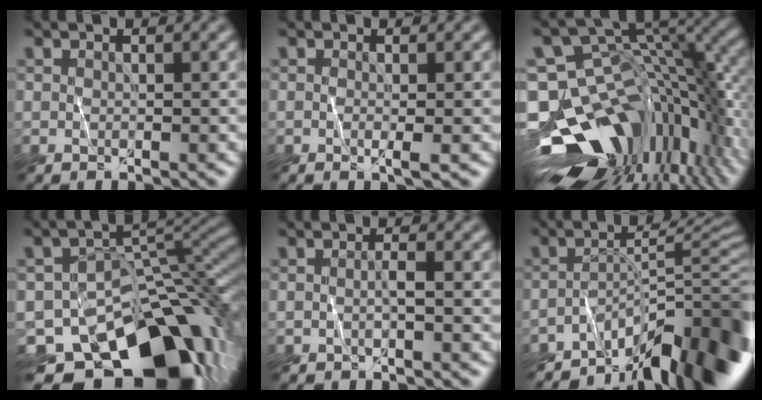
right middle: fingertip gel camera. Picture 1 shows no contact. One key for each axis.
{"total": 1.0, "fx": -0.1, "fy": 0.2, "fz": 1.0, "tx": -0.015, "ty": -0.002, "tz": -0.003}
{"total": 15.6, "fx": -5.5, "fy": 9.4, "fz": 11.2, "tx": -0.189, "ty": 0.009, "tz": -0.073}
{"total": 14.8, "fx": -7.9, "fy": 8.9, "fz": 8.7, "tx": -0.132, "ty": -0.006, "tz": -0.111}
{"total": 0.6, "fx": -0.2, "fy": -0.1, "fz": 0.5, "tx": -0.007, "ty": 0.007, "tz": -0.005}
{"total": 10.4, "fx": -7.5, "fy": 2.1, "fz": 7.0, "tx": -0.091, "ty": 0.009, "tz": -0.127}